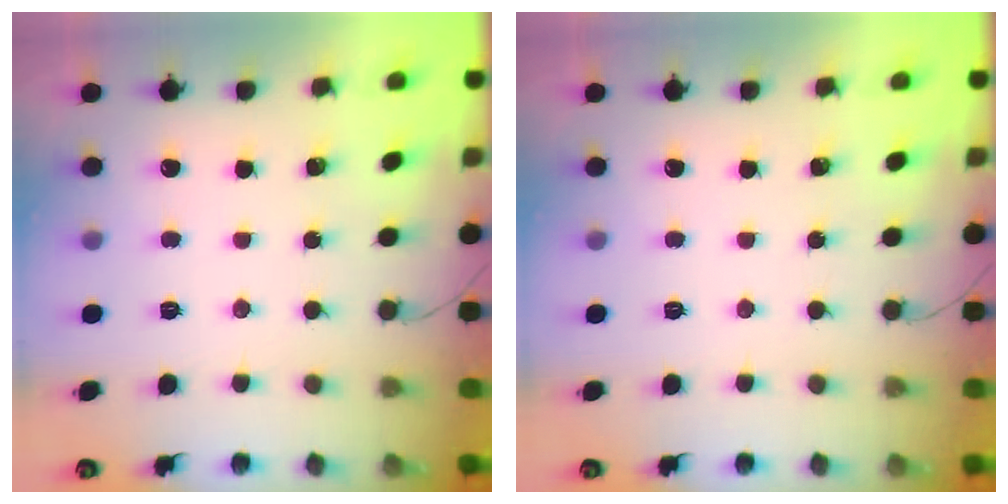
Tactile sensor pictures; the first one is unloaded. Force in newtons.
{"total": 0.0}